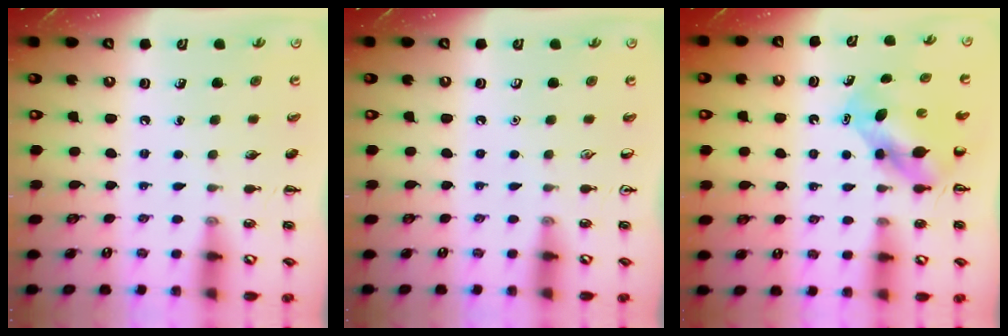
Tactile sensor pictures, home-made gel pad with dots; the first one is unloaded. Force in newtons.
{"total": 0.0}
{"total": 5.5, "press": 5.4, "slide": 0.7}